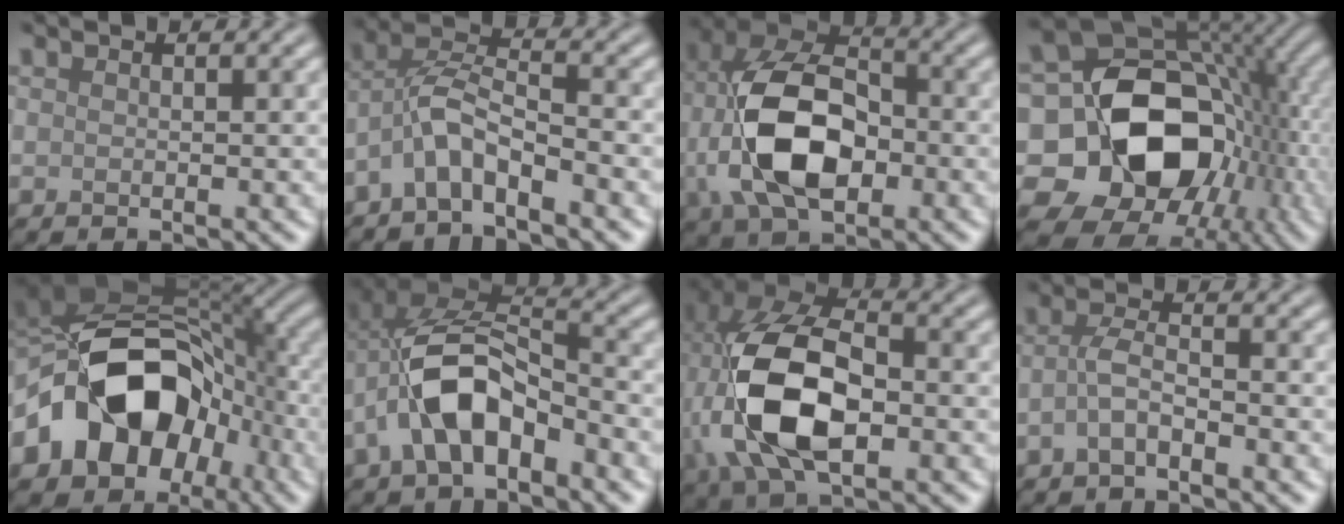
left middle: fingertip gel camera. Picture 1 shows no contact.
{"total": 4.0, "force": [-2.7, 0.9, 2.8], "torque": [-0.058, 0.015, -0.060]}
{"total": 10.6, "force": [-1.8, 6.3, 8.4], "torque": [-0.180, 0.007, -0.036]}
{"total": 16.8, "force": [-2.0, 12.6, 10.9], "torque": [-0.181, -0.008, -0.026]}
{"total": 12.7, "force": [-4.1, 9.0, 8.1], "torque": [-0.130, 0.015, -0.085]}
{"total": 8.2, "force": [-2.7, 4.4, 6.3], "torque": [-0.131, 0.015, -0.052]}
{"total": 12.4, "force": [-1.2, 7.1, 10.0], "torque": [-0.216, 0.000, -0.020]}
{"total": 2.3, "force": [-1.2, 0.6, 1.9], "torque": [-0.044, 0.011, -0.031]}